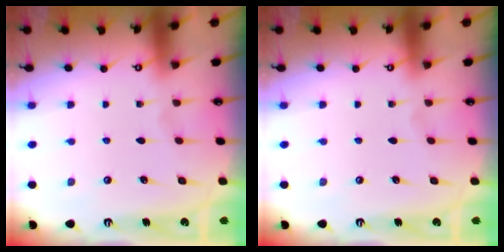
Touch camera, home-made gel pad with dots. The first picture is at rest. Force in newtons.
{"total": 0.0}